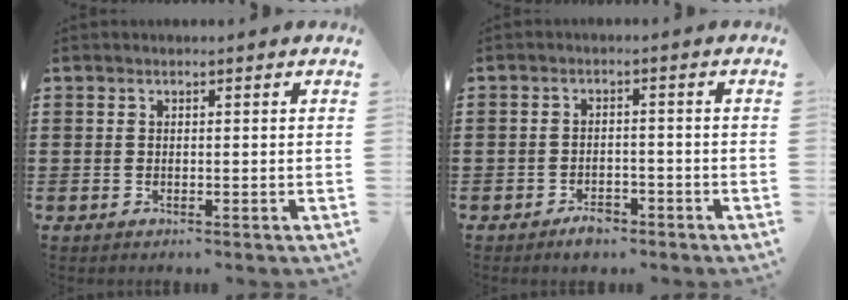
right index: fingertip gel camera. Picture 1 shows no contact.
{"total": 2.5, "force": [-2.1, 1.1, 0.9], "torque": [-0.017, 0.005, -0.041]}